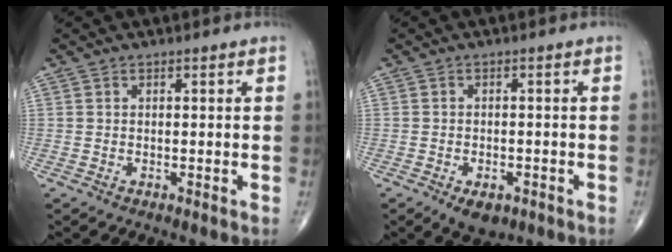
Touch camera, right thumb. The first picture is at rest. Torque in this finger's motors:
{"motor_torque": [1.46, 1.17, -0.06, -0.15, 0.00]}